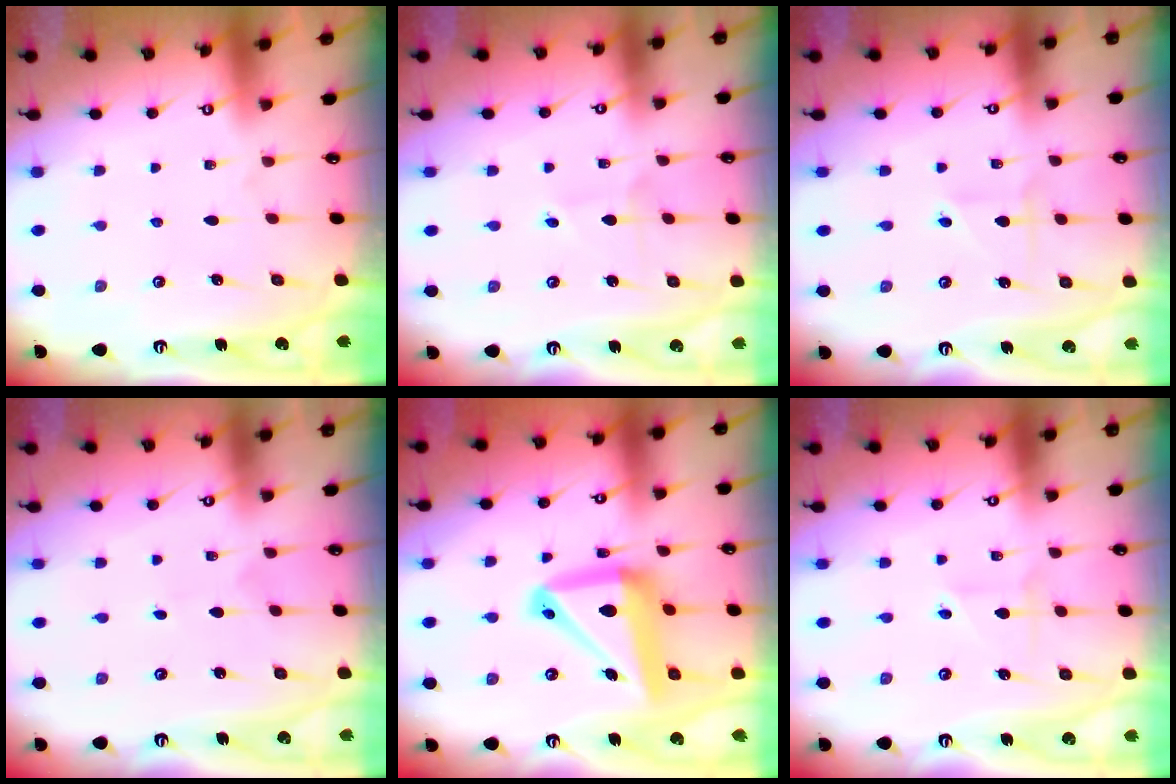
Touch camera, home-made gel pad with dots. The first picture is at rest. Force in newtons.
{"total": 3.1, "press": 3.1, "slide": 0.3}
{"total": 2.3, "press": 2.2, "slide": 0.9}
{"total": 0.5, "press": 0.5, "slide": 0.0}
{"total": 16.6, "press": 16.4, "slide": 2.2}
{"total": 1.8, "press": 1.7, "slide": 0.2}